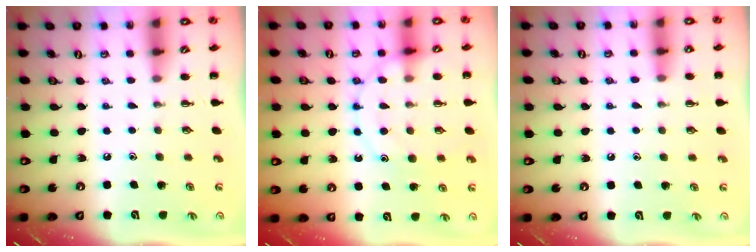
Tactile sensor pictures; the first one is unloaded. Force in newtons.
{"total": 14.2, "press": 14.1, "slide": 1.3}
{"total": 4.5, "press": 4.2, "slide": 1.8}